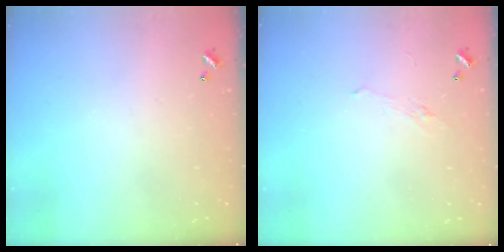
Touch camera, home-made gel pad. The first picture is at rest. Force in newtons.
{"total": 0.9, "press": 0.5, "slide": 0.7}